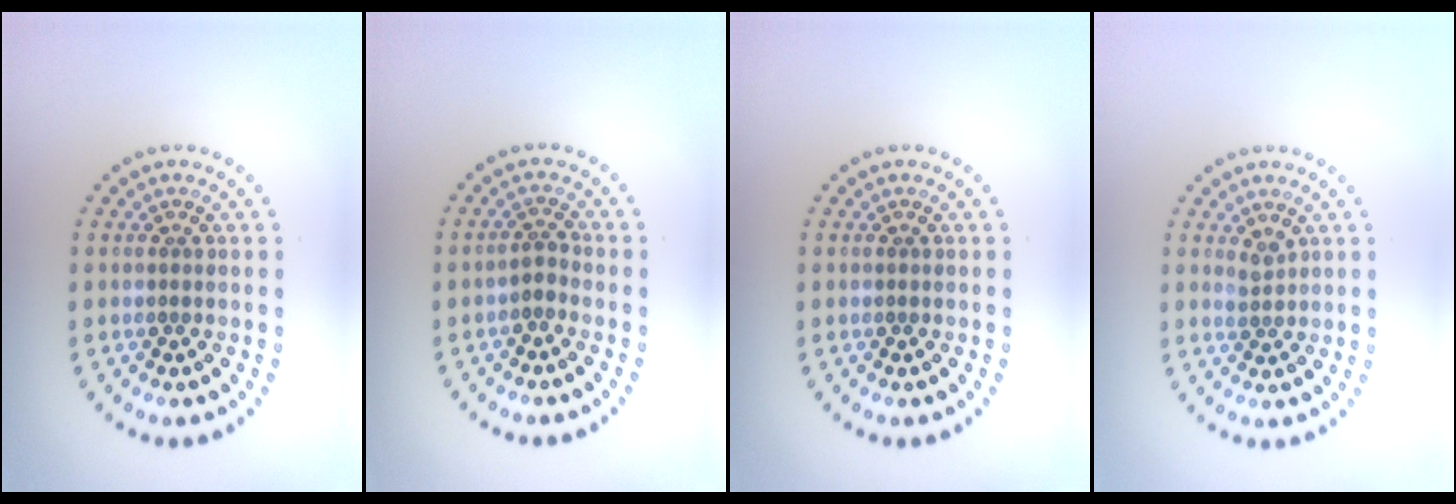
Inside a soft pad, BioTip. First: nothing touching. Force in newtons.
{"total": 1.5, "press": 1.0, "slide": 1.0}
{"total": 0.0}
{"total": 1.2, "press": 1.0, "slide": 0.7}